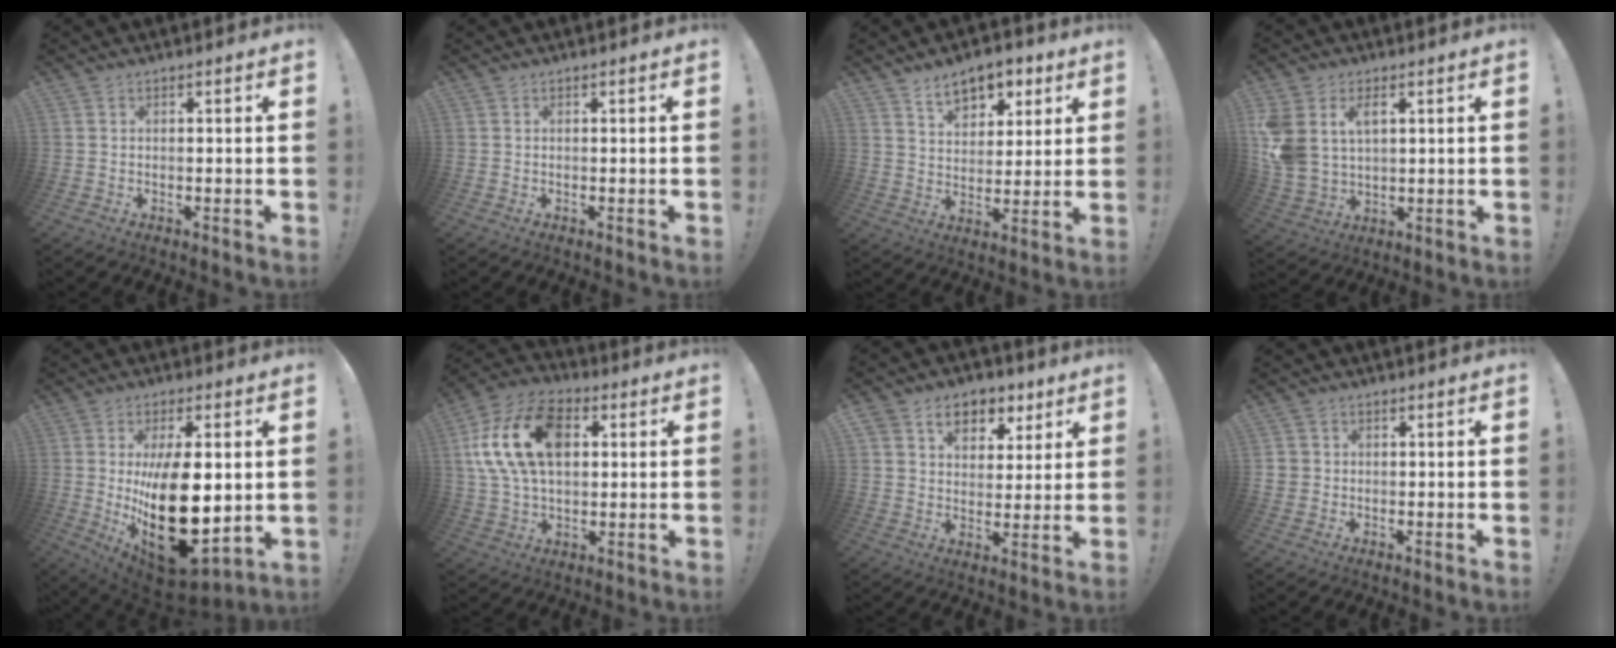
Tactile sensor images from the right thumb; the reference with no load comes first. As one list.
[{"total": 0.0}, {"total": 10.3, "force": [6.5, 6.3, 4.8], "torque": [-0.066, -0.032, 0.120]}, {"total": 9.2, "force": [4.0, 6.4, 5.3], "torque": [-0.109, -0.018, 0.075]}, {"total": 24.8, "force": [0.4, 12.4, 21.5], "torque": [-0.357, -0.033, 0.027]}, {"total": 20.6, "force": [4.7, 13.6, 14.7], "torque": [-0.268, 0.003, 0.086]}, {"total": 9.6, "force": [5.0, 7.2, 3.9], "torque": [-0.049, -0.024, 0.096]}, {"total": 2.2, "force": [0.1, 2.2, 0.5], "torque": [-0.011, 0.006, 0.002]}]